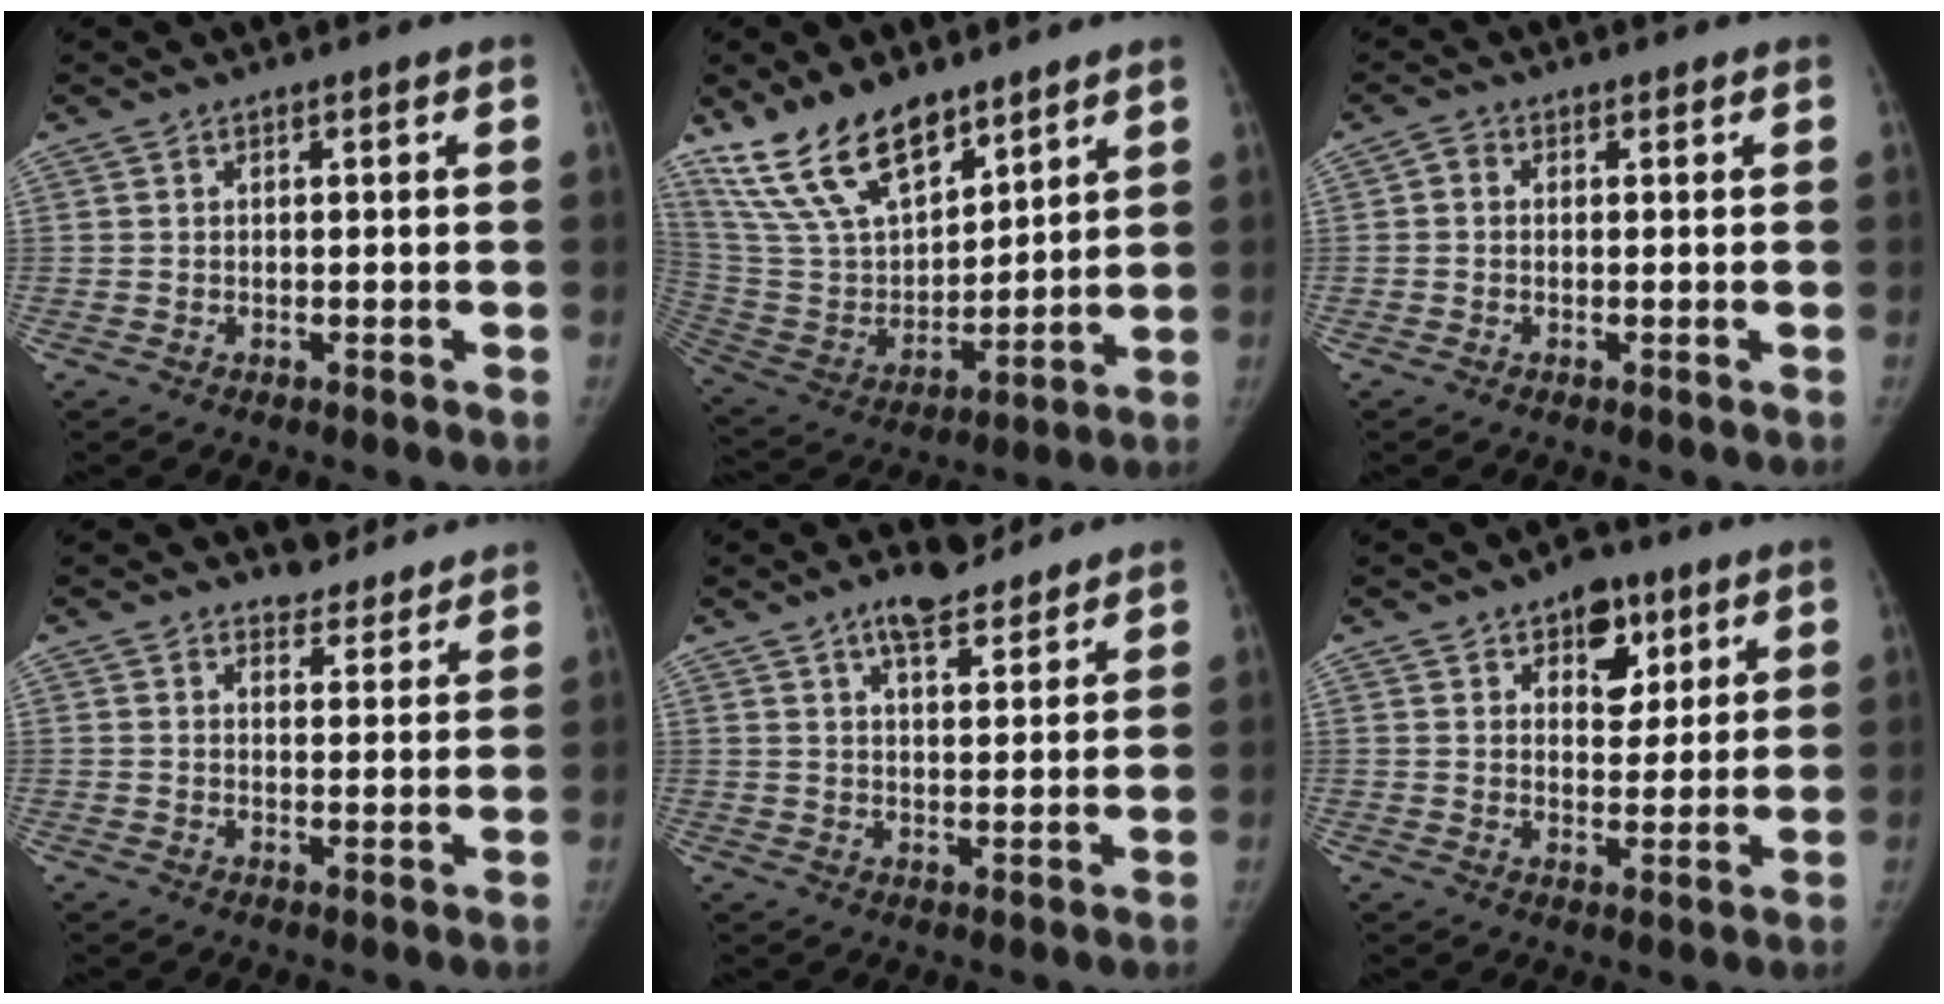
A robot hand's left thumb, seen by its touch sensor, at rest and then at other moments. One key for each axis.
{"total": 18.5, "fx": 13.5, "fy": 8.6, "fz": 9.3, "tx": -0.134, "ty": -0.060, "tz": 0.266}
{"total": 1.6, "fx": 0.1, "fy": 1.3, "fz": 0.9, "tx": -0.006, "ty": 0.003, "tz": -0.004}
{"total": 5.1, "fx": 4.7, "fy": 1.8, "fz": -0.1, "tx": 0.025, "ty": -0.039, "tz": 0.059}
{"total": 7.8, "fx": 5.8, "fy": 2.9, "fz": 4.4, "tx": -0.050, "ty": -0.032, "tz": 0.093}
{"total": 8.8, "fx": 4.8, "fy": 5.4, "fz": 5.1, "tx": -0.032, "ty": -0.020, "tz": 0.068}